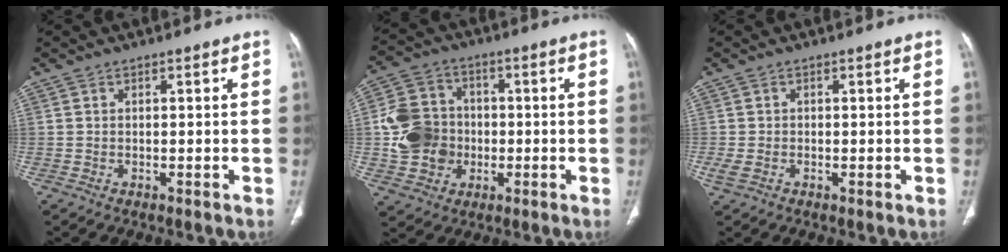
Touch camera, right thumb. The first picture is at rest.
{"total": 12.4, "force": [-1.1, 10.9, 5.9], "torque": [-0.094, 0.017, -0.022]}
{"total": 2.0, "force": [-0.6, 1.3, 1.5], "torque": [-0.041, 0.002, -0.009]}